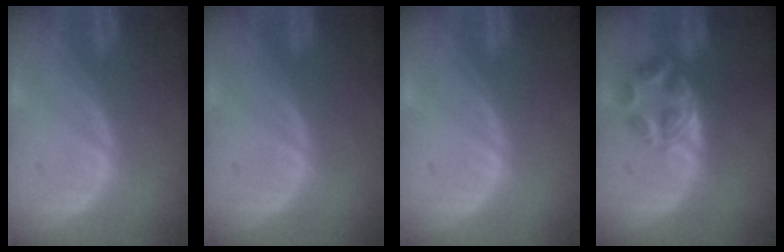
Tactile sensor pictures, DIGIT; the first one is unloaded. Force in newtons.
{"total": 0.0}
{"total": 0.0}
{"total": 5.7, "press": 4.7, "slide": 3.1}